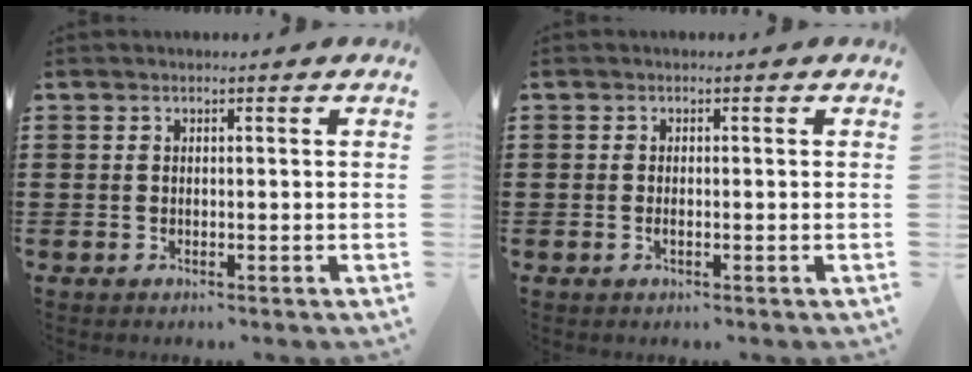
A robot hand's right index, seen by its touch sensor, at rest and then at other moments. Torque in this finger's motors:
{"motor_torque": [0.73, 1.41, 0.01, 0.02]}